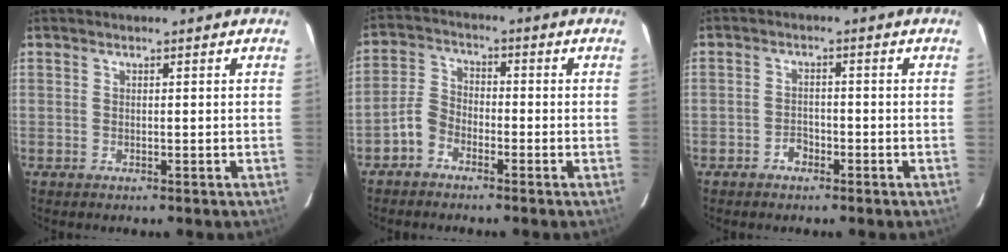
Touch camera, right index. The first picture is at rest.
{"total": 4.8, "force": [-3.2, 3.0, 1.9], "torque": [-0.044, 0.016, -0.067]}
{"total": 2.4, "force": [-1.7, 1.5, 0.7], "torque": [-0.014, 0.007, -0.027]}